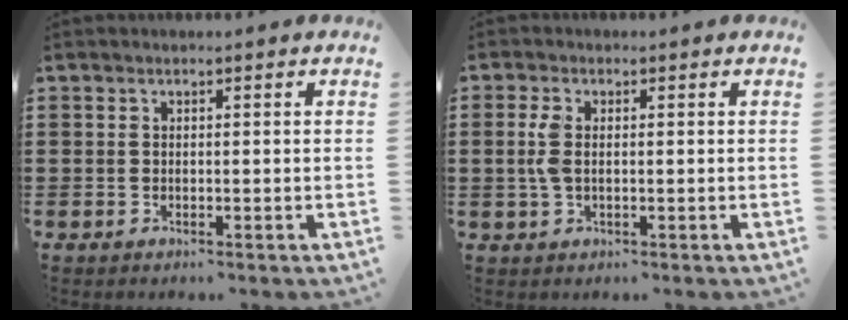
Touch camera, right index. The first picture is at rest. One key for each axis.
{"total": 3.3, "fx": 0.1, "fy": 1.5, "fz": 2.9, "tx": -0.081, "ty": -0.004, "tz": -0.006}